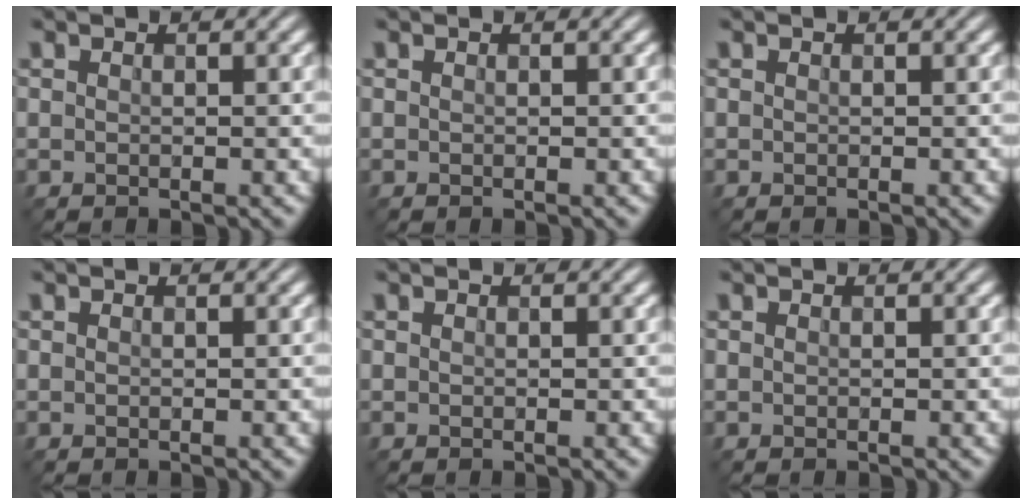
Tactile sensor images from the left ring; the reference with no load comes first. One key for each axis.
{"total": 0.0}
{"total": 0.0}
{"total": 0.0}
{"total": 0.0}
{"total": 0.0}